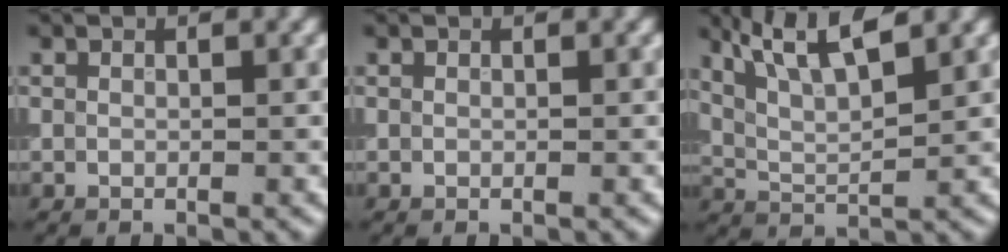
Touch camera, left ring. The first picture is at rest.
{"total": 0.0}
{"total": 5.7, "force": [3.6, 1.4, 4.2], "torque": [-0.084, 0.012, 0.064]}